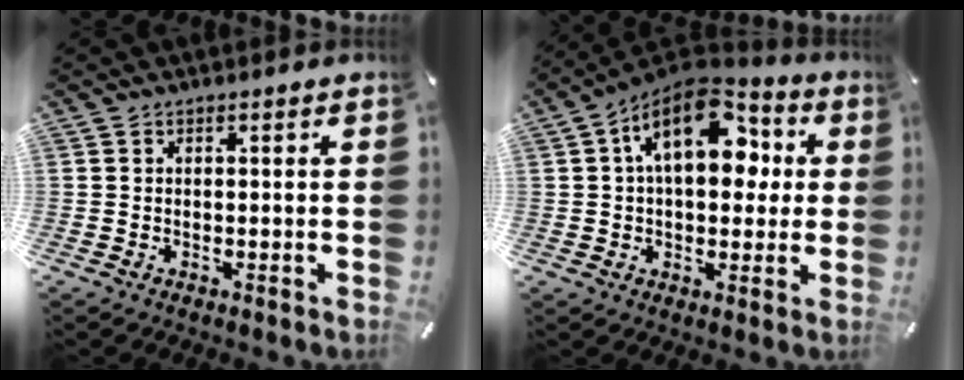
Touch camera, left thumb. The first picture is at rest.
{"total": 18.0, "force": [5.7, 10.9, 13.1], "torque": [-0.212, -0.018, 0.096]}